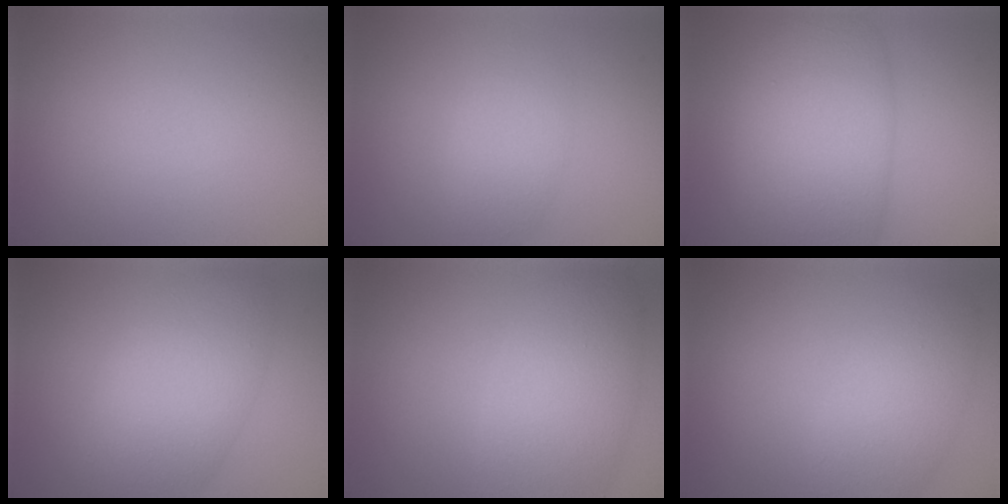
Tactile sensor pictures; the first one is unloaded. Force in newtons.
{"total": 2.7, "press": 2.7, "slide": 0.1}
{"total": 10.3, "press": 10.3, "slide": 0.2}
{"total": 7.3, "press": 7.3, "slide": 0.5}
{"total": 7.2, "press": 7.2, "slide": 0.4}
{"total": 4.3, "press": 4.3, "slide": 0.1}